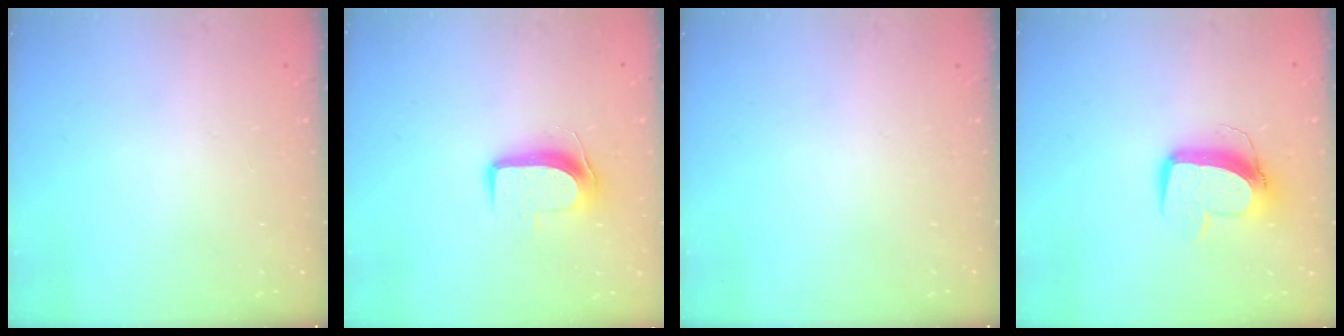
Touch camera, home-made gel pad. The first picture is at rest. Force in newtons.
{"total": 9.1, "press": 9.0, "slide": 1.1}
{"total": 0.0}
{"total": 11.1, "press": 11.0, "slide": 1.4}